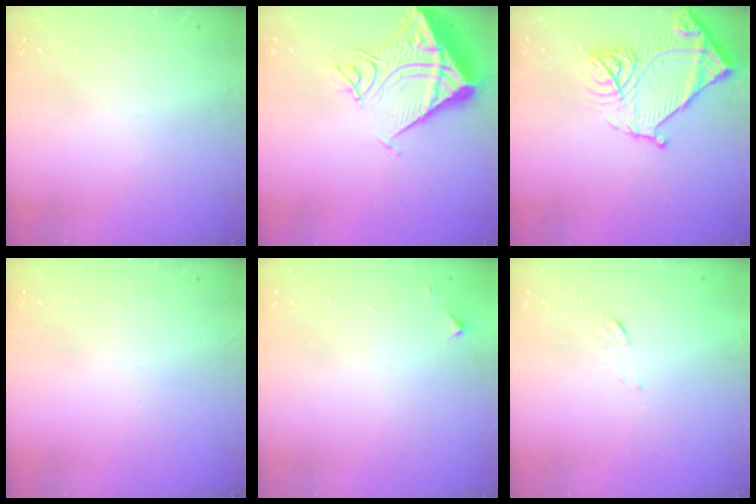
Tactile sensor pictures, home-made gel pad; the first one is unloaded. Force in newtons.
{"total": 16.9, "press": 16.7, "slide": 2.3}
{"total": 16.4, "press": 16.3, "slide": 1.6}
{"total": 0.0}
{"total": 2.8, "press": 2.8, "slide": 0.4}
{"total": 3.6, "press": 3.6, "slide": 0.3}